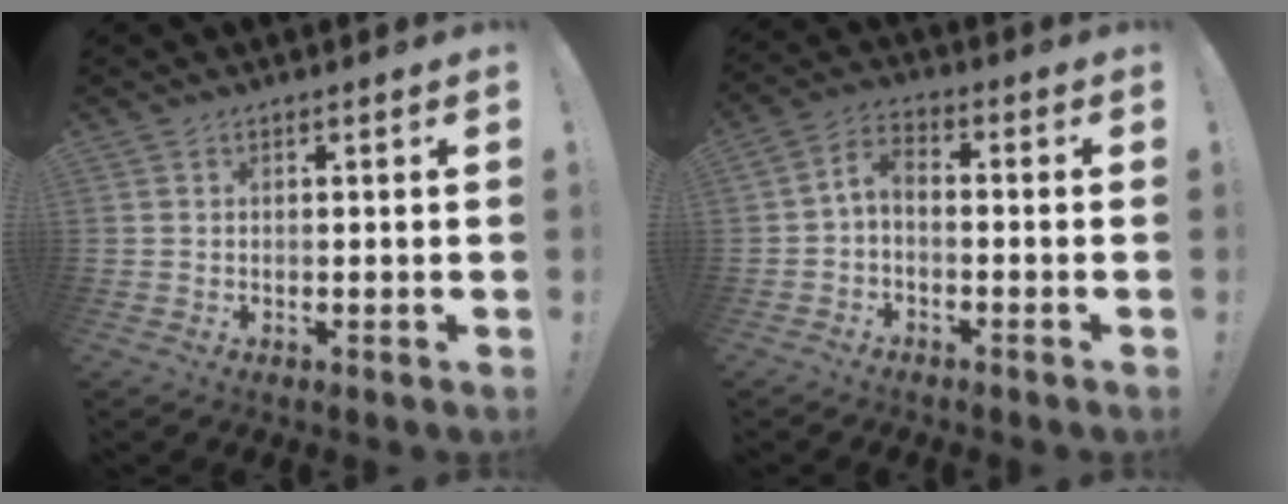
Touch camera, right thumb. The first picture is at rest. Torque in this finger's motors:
{"motor_torque": [-0.01, 0.17, 0.07, -0.29, 0.00]}